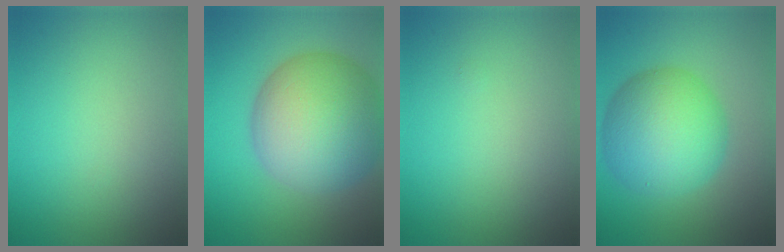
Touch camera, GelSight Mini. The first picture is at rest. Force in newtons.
{"total": 12.7, "press": 12.7, "slide": 0.6}
{"total": 0.0}
{"total": 9.4, "press": 9.4, "slide": 0.1}